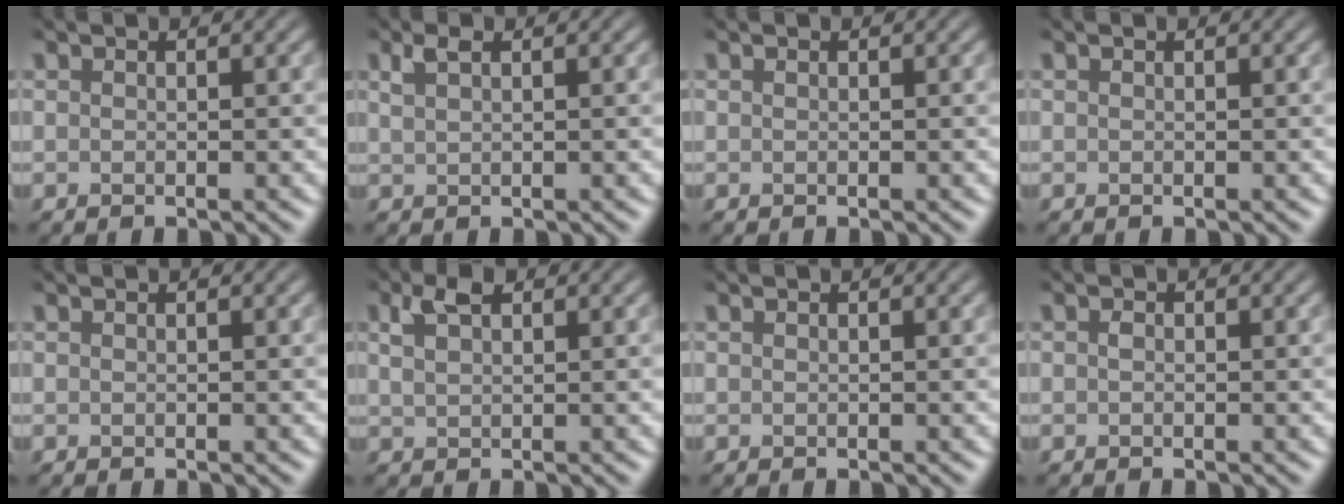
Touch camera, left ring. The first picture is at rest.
{"total": 1.5, "force": [1.0, 0.5, 1.1], "torque": [-0.021, 0.004, 0.019]}
{"total": 0.0}
{"total": 0.0}
{"total": 0.0}
{"total": 2.5, "force": [1.4, 1.2, 1.7], "torque": [-0.034, 0.004, 0.027]}
{"total": 0.0}
{"total": 0.5, "force": [0.0, 0.4, 0.4], "torque": [-0.007, -0.001, -0.002]}